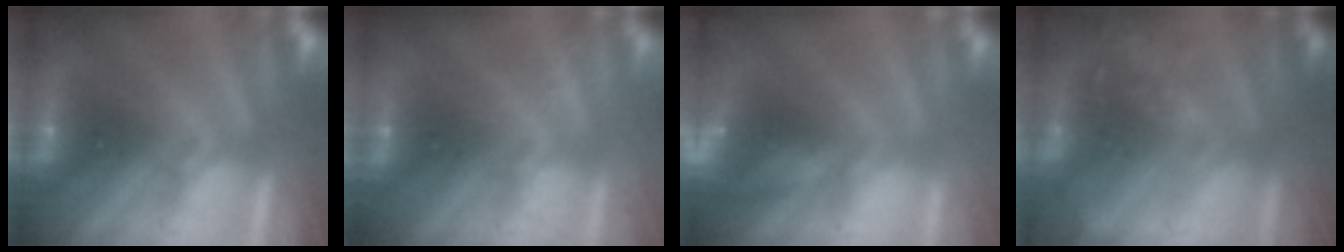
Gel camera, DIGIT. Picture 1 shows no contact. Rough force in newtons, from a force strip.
{"total": 2.1}
{"total": 7.8}
{"total": 2.1}